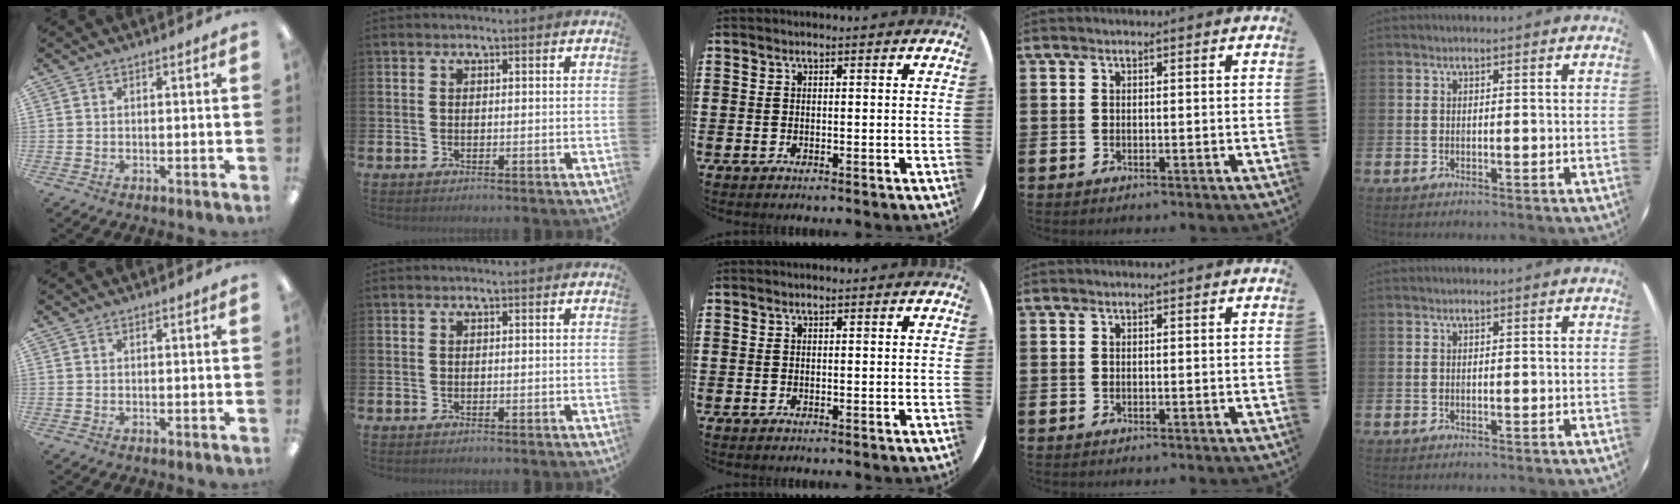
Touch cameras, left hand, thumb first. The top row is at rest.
{}